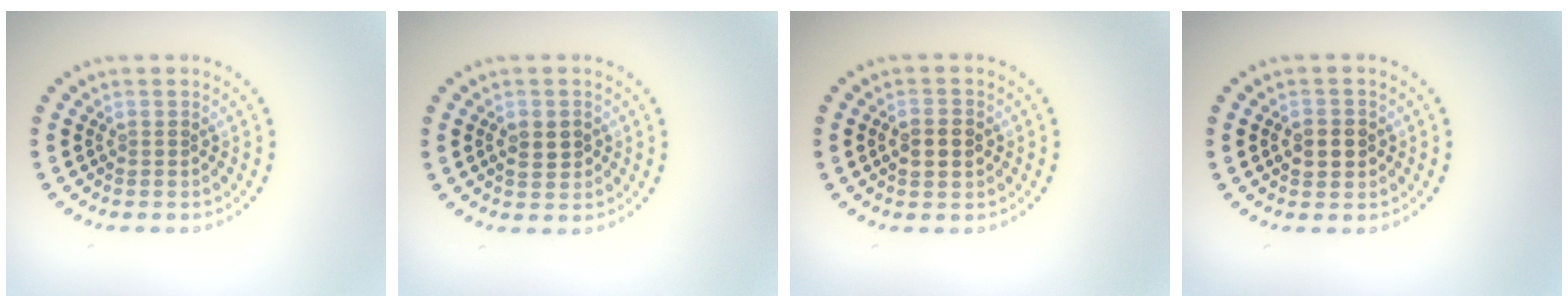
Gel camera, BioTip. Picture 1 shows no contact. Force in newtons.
{"total": 2.2, "press": 2.2, "slide": 0.1}
{"total": 2.2, "press": 2.2, "slide": 0.1}
{"total": 2.4, "press": 2.3, "slide": 0.3}